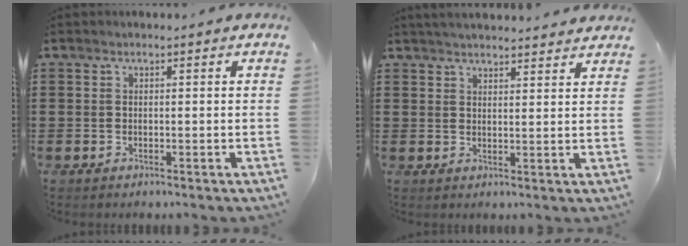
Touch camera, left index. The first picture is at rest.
{"total": 3.0, "force": [2.9, -0.1, 0.5], "torque": [-0.018, -0.006, 0.055]}